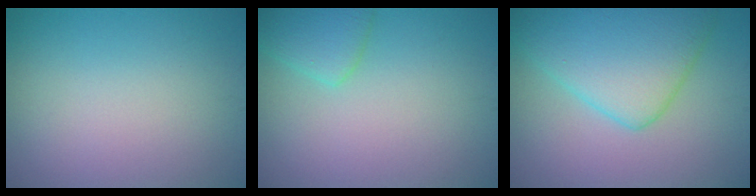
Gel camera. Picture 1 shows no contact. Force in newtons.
{"total": 2.6, "press": 2.6, "slide": 0.2}
{"total": 7.2, "press": 7.2, "slide": 0.2}